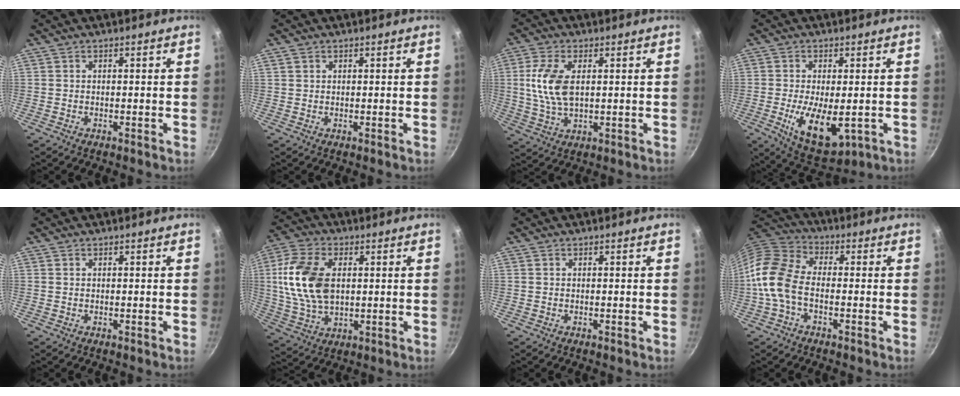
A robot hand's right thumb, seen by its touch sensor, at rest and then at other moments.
{"total": 0.9, "force": [0.5, 0.7, 0.3], "torque": [-0.003, 0.001, 0.008]}
{"total": 9.4, "force": [1.3, 4.9, 7.9], "torque": [-0.159, -0.001, 0.026]}
{"total": 11.2, "force": [-2.2, 5.4, 9.6], "torque": [-0.152, -0.012, -0.021]}
{"total": 0.0}
{"total": 15.1, "force": [1.9, 9.4, 11.7], "torque": [-0.219, 0.000, 0.035]}
{"total": 0.0}
{"total": 10.3, "force": [-2.4, 6.3, 7.8], "torque": [-0.153, 0.036, -0.069]}